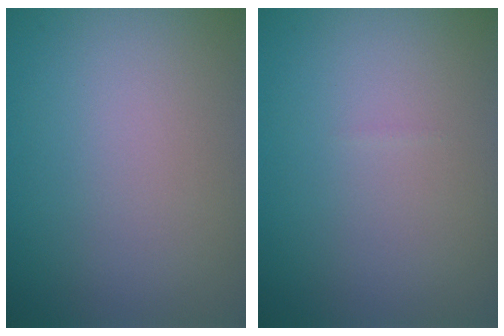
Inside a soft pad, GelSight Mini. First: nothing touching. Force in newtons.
{"total": 0.0}